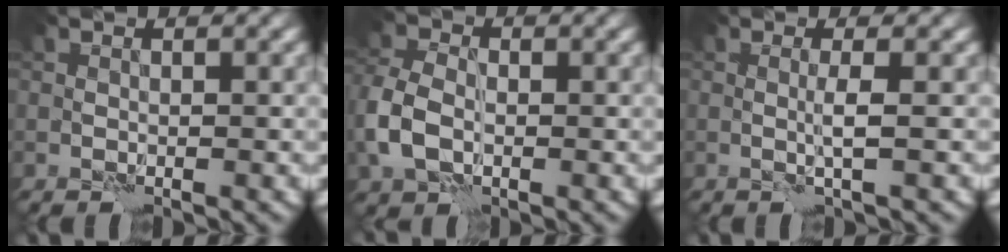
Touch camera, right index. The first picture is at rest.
{"total": 4.7, "force": [-1.0, 3.4, 3.1], "torque": [-0.079, 0.001, -0.030]}
{"total": 1.3, "force": [0.3, -0.3, 1.2], "torque": [-0.024, -0.004, 0.003]}